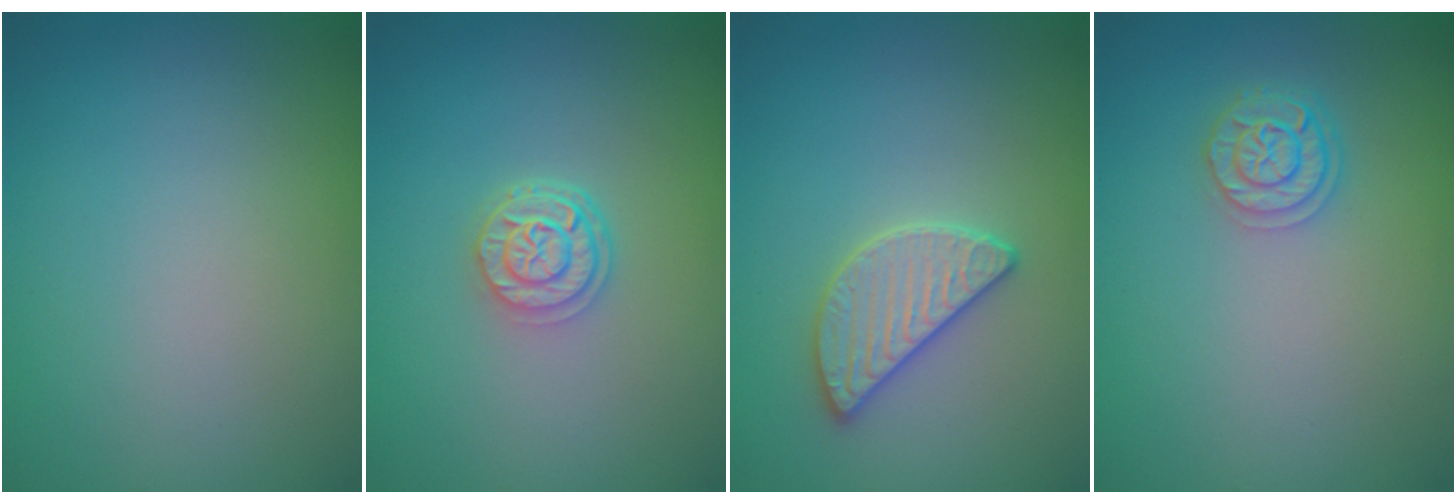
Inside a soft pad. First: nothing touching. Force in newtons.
{"total": 2.7, "press": 2.2, "slide": 1.5}
{"total": 2.8, "press": 2.8, "slide": 0.2}
{"total": 2.5, "press": 2.1, "slide": 1.3}